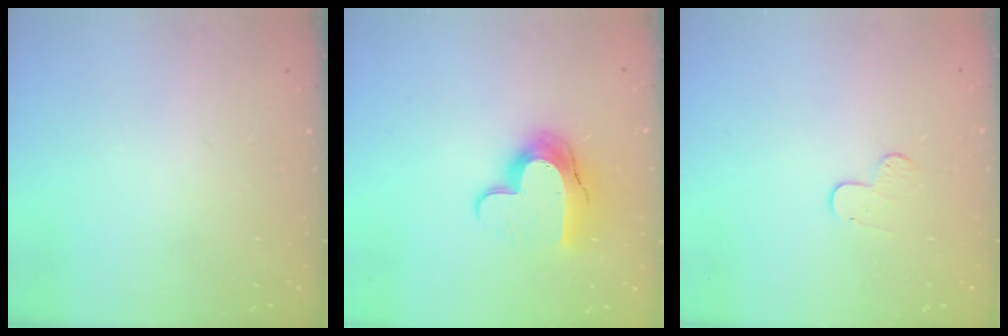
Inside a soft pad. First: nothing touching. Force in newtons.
{"total": 13.0, "press": 13.0, "slide": 1.0}
{"total": 5.5, "press": 5.5, "slide": 0.6}